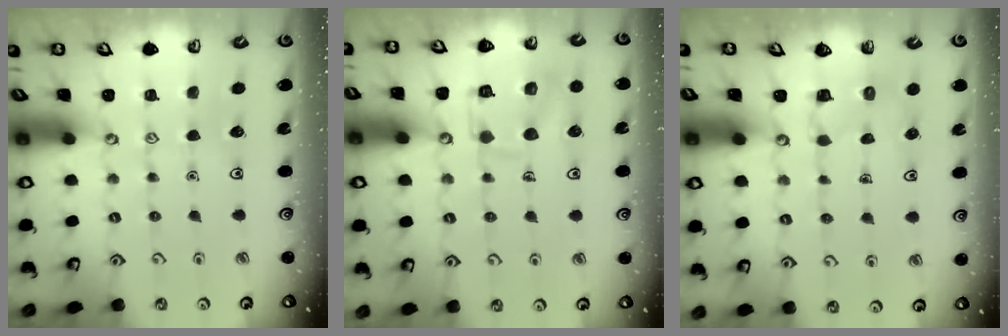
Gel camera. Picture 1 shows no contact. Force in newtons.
{"total": 12.8, "press": 12.8, "slide": 1.2}
{"total": 3.1, "press": 3.1, "slide": 0.3}